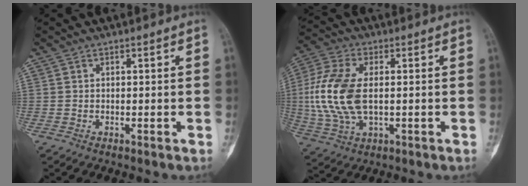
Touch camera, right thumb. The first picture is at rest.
{"total": 15.1, "force": [0.3, 8.2, 12.7], "torque": [-0.284, 0.003, 0.006]}